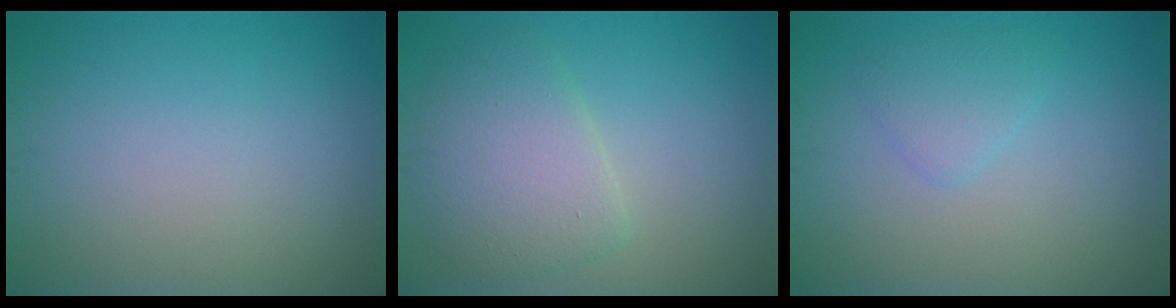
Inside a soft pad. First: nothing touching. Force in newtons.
{"total": 4.4, "press": 4.4, "slide": 0.4}
{"total": 1.7, "press": 1.7, "slide": 0.1}